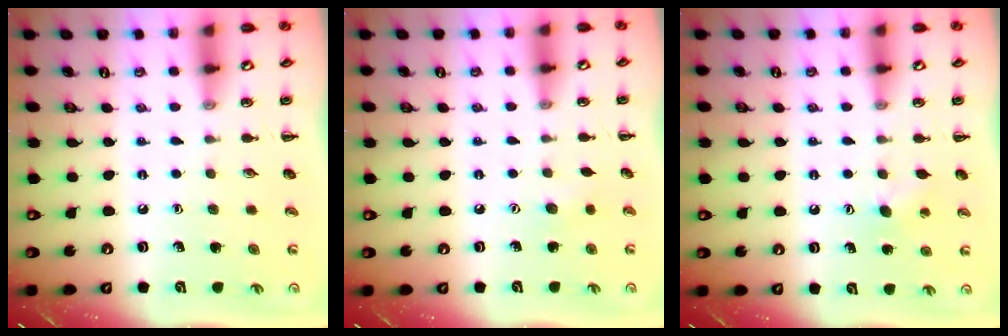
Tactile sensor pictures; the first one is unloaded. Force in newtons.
{"total": 3.3, "press": 3.2, "slide": 0.8}
{"total": 5.0, "press": 4.8, "slide": 1.4}